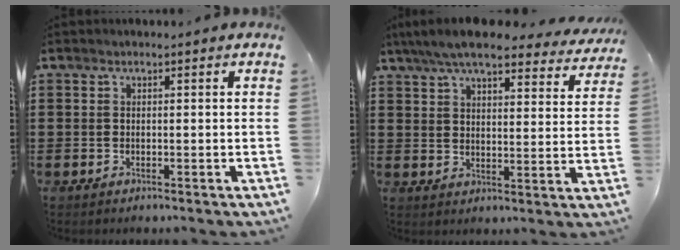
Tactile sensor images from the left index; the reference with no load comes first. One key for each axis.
{"total": 8.0, "fx": 7.1, "fy": 0.8, "fz": 3.5, "tx": -0.093, "ty": -0.025, "tz": 0.128}